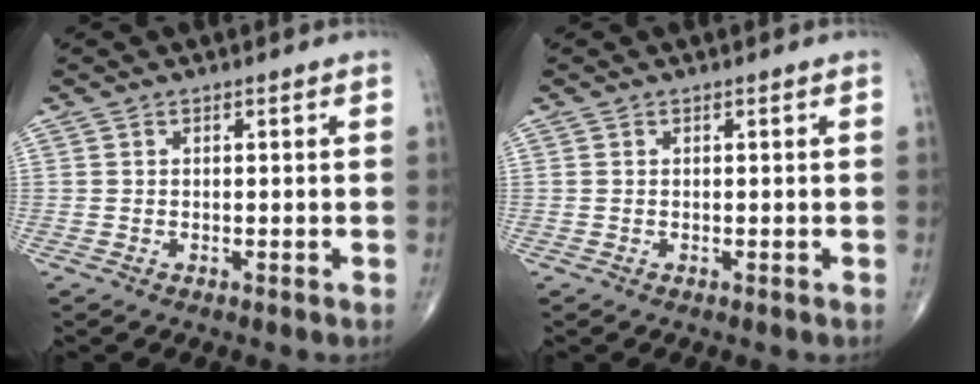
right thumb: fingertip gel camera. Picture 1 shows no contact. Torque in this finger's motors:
{"motor_torque": [-0.01, -0.22, -0.18, -0.03, 0.00]}